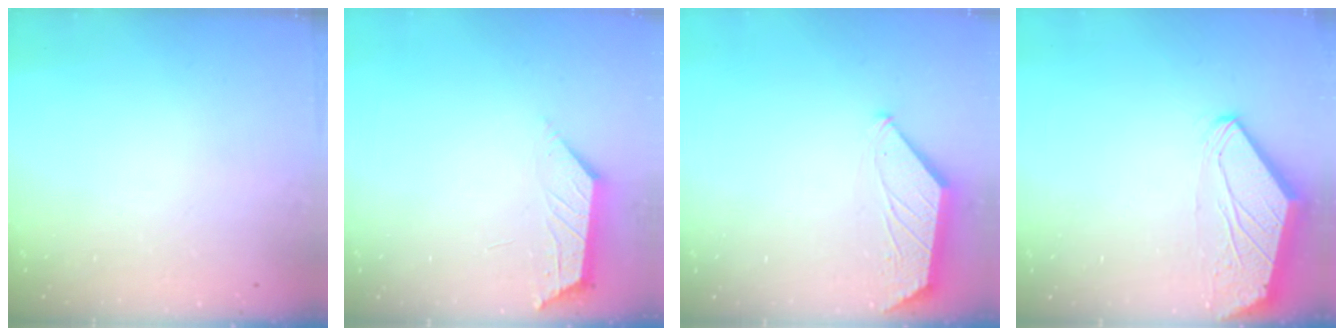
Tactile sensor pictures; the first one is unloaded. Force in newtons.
{"total": 1.9, "press": 1.8, "slide": 0.5}
{"total": 1.6, "press": 1.5, "slide": 0.3}
{"total": 0.0}